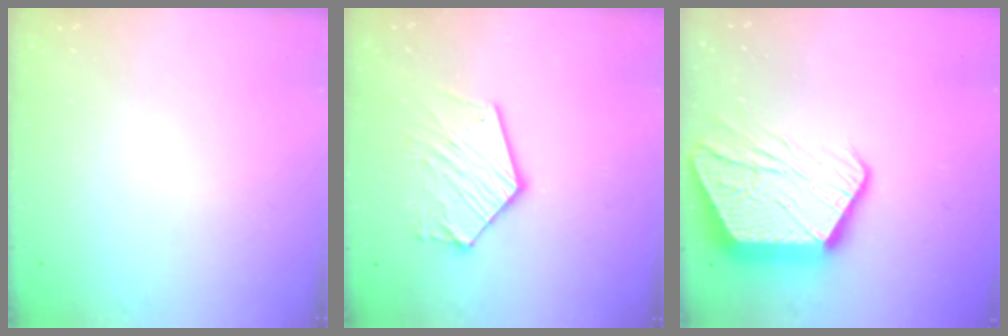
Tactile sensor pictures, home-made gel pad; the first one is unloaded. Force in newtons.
{"total": 13.2, "press": 13.1, "slide": 1.4}
{"total": 20.1, "press": 20.0, "slide": 1.3}